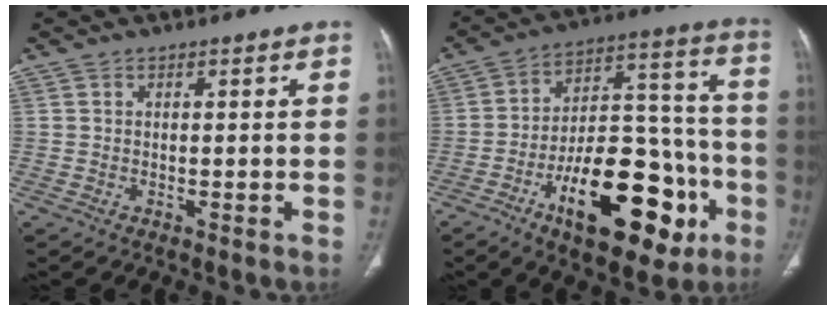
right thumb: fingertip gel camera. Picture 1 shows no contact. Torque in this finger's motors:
{"motor_torque": [0.35, 0.63, 1.77, -1.00, 0.18]}